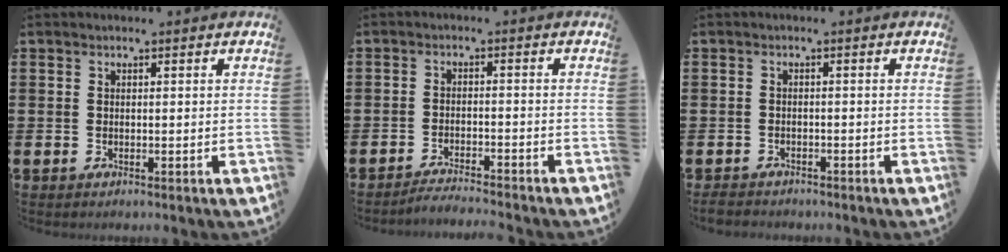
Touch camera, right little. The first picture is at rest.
{"total": 2.3, "force": [-2.3, -0.3, 0.3], "torque": [-0.006, 0.003, -0.047]}
{"total": 1.1, "force": [-1.1, 0.4, 0.1], "torque": [-0.005, 0.003, -0.024]}